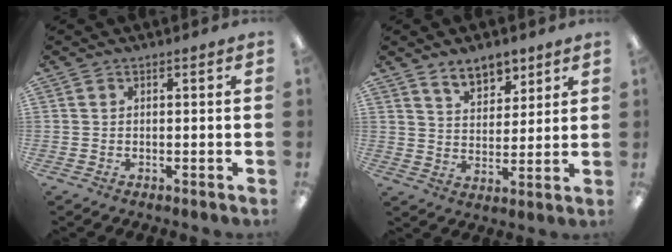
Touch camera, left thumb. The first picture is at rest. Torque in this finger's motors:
{"motor_torque": [1.33, 0.66, 0.74, -0.53, 0.04]}